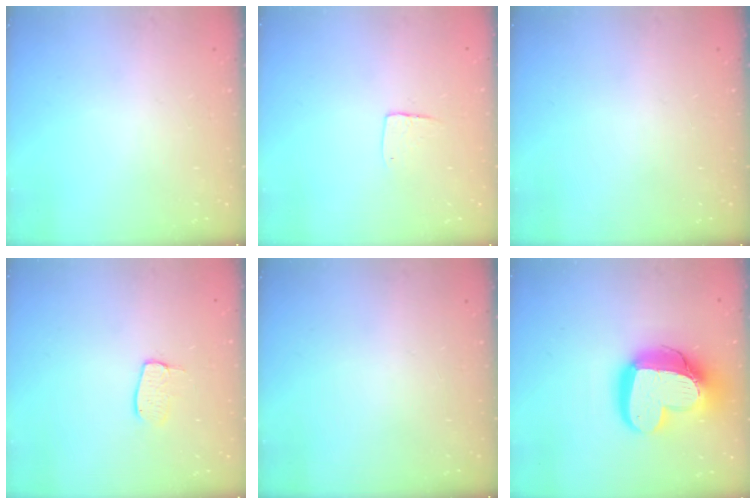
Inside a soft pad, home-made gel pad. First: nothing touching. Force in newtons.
{"total": 5.3, "press": 5.3, "slide": 0.4}
{"total": 0.0}
{"total": 6.9, "press": 6.9, "slide": 0.4}
{"total": 0.0}
{"total": 21.9, "press": 21.8, "slide": 2.2}